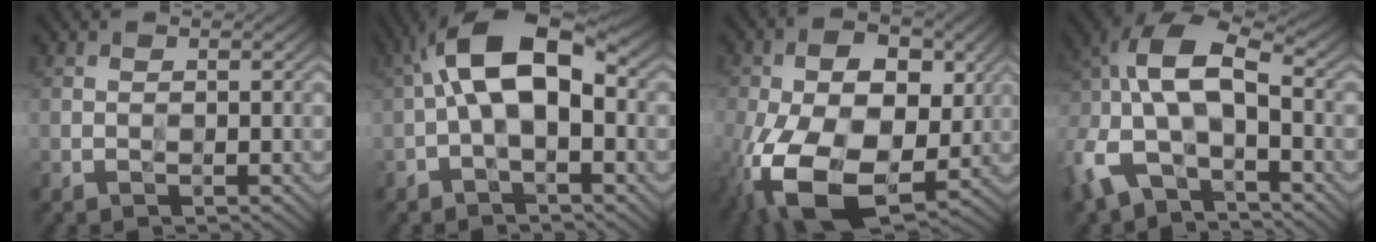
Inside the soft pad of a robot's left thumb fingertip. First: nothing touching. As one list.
[{"total": 10.9, "force": [0.6, 5.4, 9.5], "torque": [-0.166, 0.030, -0.001]}, {"total": 16.6, "force": [-3.0, 9.8, 13.1], "torque": [-0.260, -0.021, -0.054]}, {"total": 12.5, "force": [-3.3, 6.7, 10.0], "torque": [-0.225, 0.005, -0.070]}]